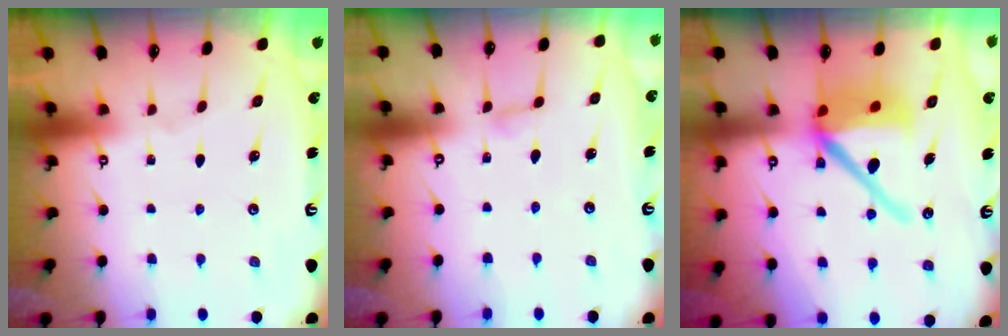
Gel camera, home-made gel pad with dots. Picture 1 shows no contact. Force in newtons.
{"total": 4.4, "press": 4.4, "slide": 0.6}
{"total": 13.9, "press": 13.7, "slide": 1.9}